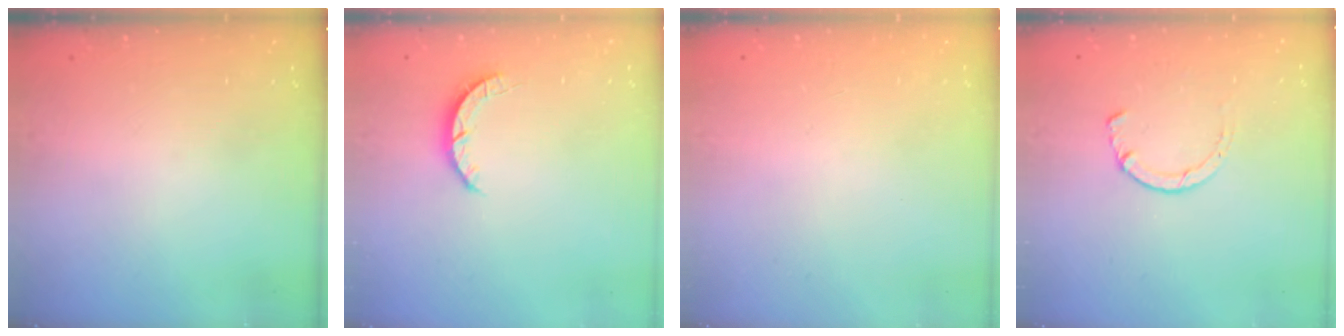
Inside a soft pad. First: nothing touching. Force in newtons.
{"total": 2.7, "press": 2.7, "slide": 0.4}
{"total": 2.6, "press": 2.6, "slide": 0.2}
{"total": 1.5, "press": 1.5, "slide": 0.3}